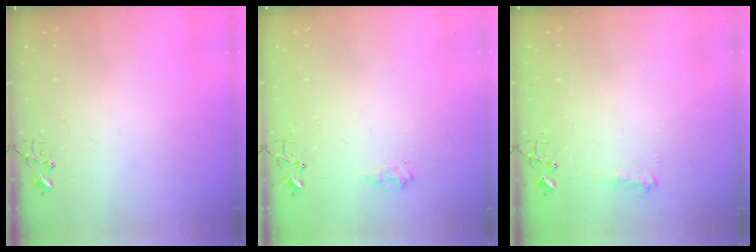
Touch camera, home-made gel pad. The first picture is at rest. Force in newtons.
{"total": 6.8, "press": 6.8, "slide": 0.8}
{"total": 8.4, "press": 8.4, "slide": 0.8}